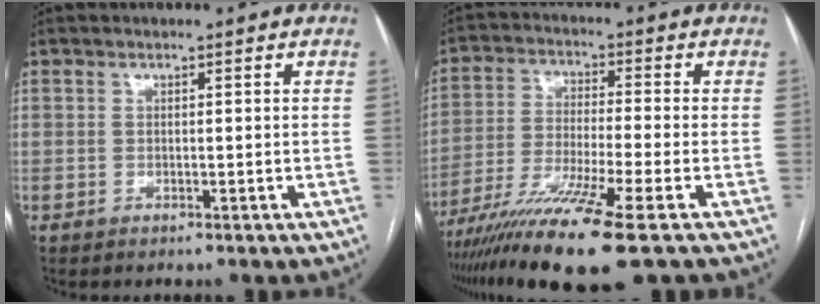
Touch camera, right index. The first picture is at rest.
{"total": 14.3, "force": [-9.4, -0.9, 10.7], "torque": [-0.215, -0.041, -0.167]}